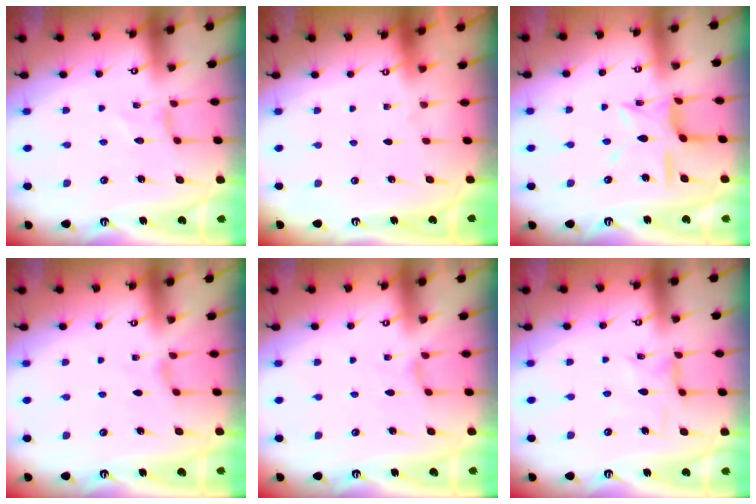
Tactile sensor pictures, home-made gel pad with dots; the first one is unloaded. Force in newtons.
{"total": 0.0}
{"total": 10.3, "press": 10.2, "slide": 0.8}
{"total": 1.0, "press": 0.9, "slide": 0.4}
{"total": 1.1, "press": 1.1, "slide": 0.3}
{"total": 2.0, "press": 2.0, "slide": 0.3}